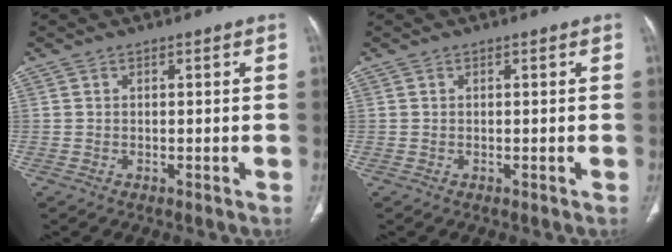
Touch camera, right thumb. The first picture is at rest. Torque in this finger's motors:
{"motor_torque": [0.09, -0.09, 0.20, -0.06, 0.02]}